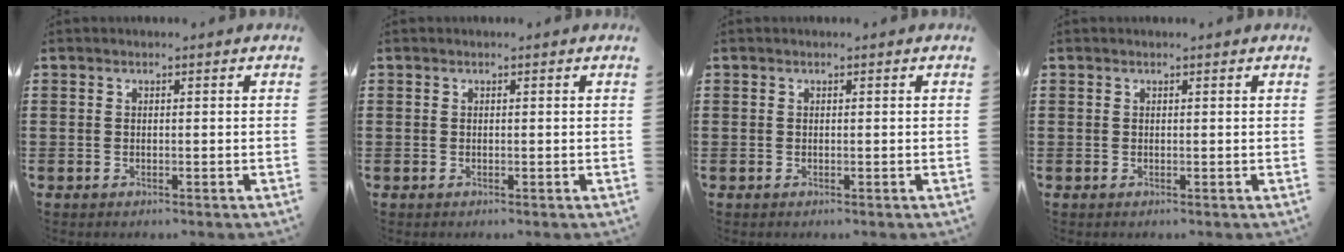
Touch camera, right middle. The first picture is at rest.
{"total": 0.0}
{"total": 0.0}
{"total": 0.0}